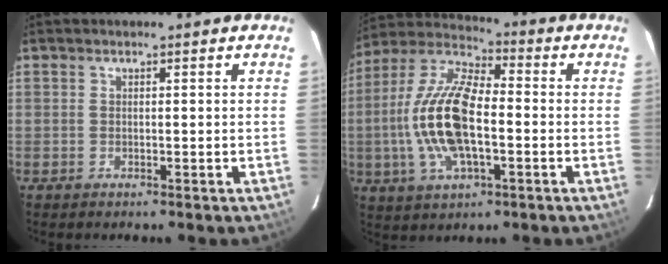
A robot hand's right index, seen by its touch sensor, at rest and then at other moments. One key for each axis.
{"total": 17.1, "fx": -2.3, "fy": 7.3, "fz": 15.3, "tx": -0.316, "ty": 0.006, "tz": -0.051}